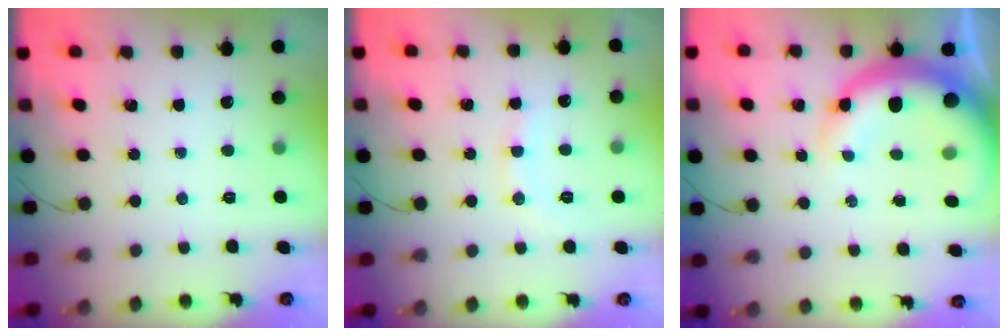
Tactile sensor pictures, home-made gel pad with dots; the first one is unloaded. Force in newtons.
{"total": 6.8, "press": 6.7, "slide": 1.2}
{"total": 11.6, "press": 11.4, "slide": 2.0}